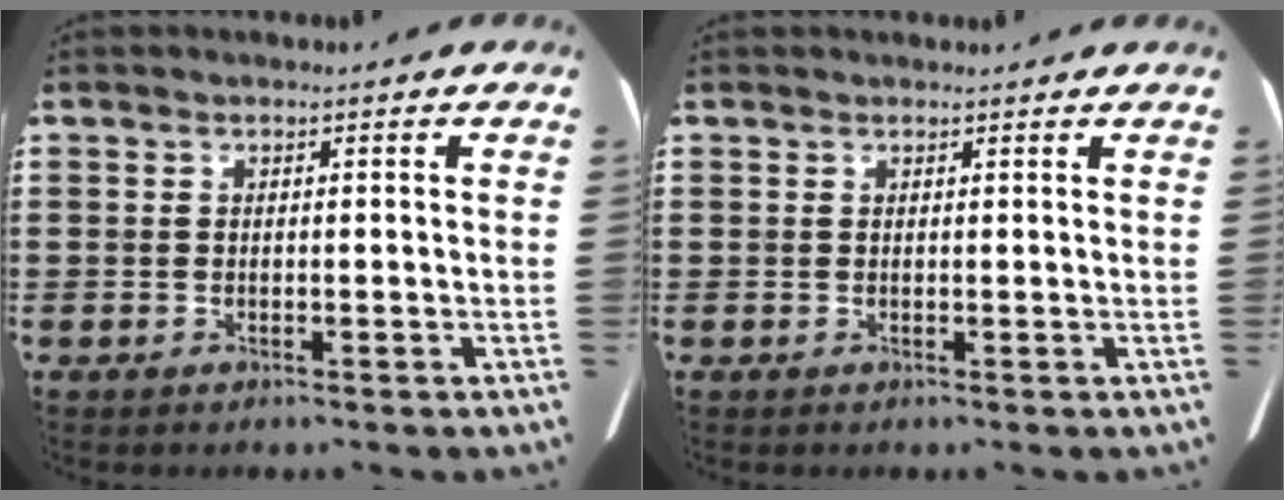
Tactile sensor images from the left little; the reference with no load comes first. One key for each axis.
{"total": 0.5, "fx": 0.5, "fy": 0.0, "fz": 0.2, "tx": 0.005, "ty": -0.002, "tz": 0.007}